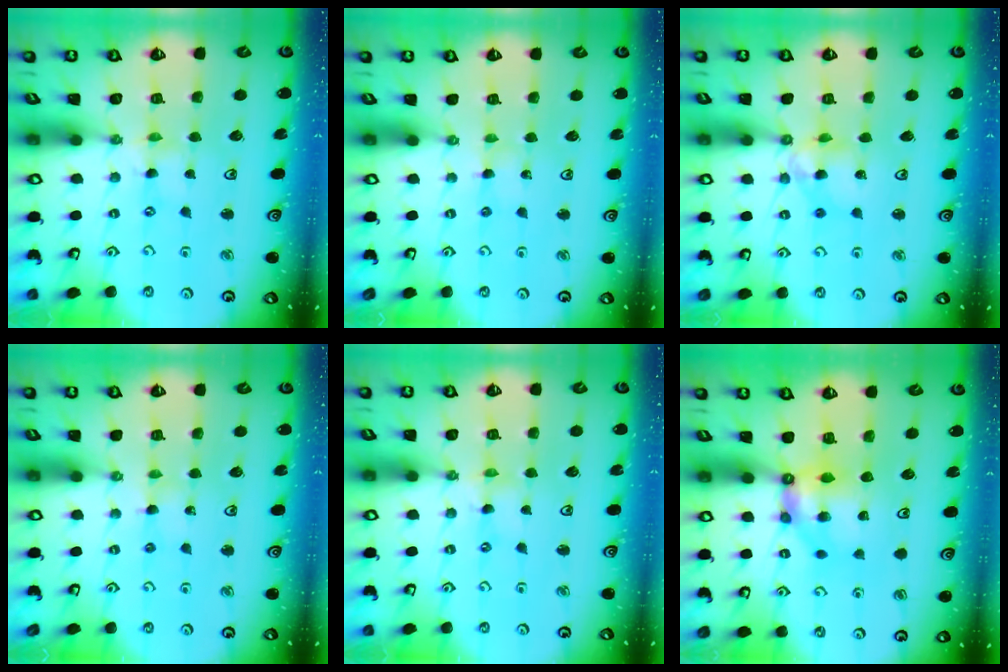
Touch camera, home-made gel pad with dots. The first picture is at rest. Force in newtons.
{"total": 2.4, "press": 2.3, "slide": 0.3}
{"total": 8.5, "press": 8.5, "slide": 0.7}
{"total": 3.1, "press": 3.1, "slide": 0.4}
{"total": 0.0}
{"total": 7.3, "press": 7.2, "slide": 0.6}